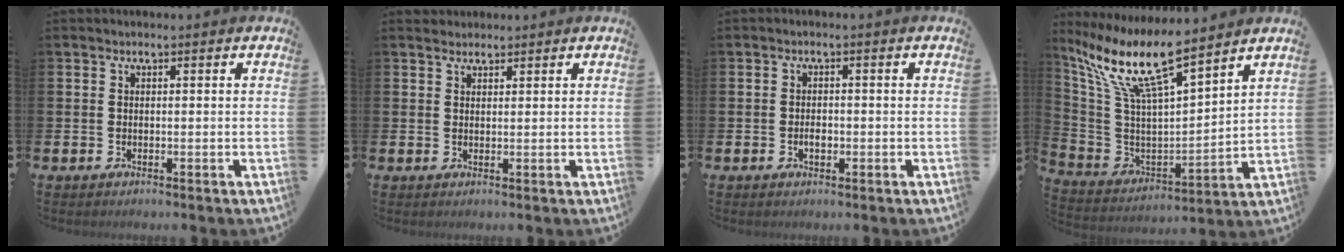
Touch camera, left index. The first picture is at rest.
{"total": 1.9, "force": [1.8, 0.6, -0.1], "torque": [0.009, -0.003, 0.032]}
{"total": 1.6, "force": [-0.4, 1.0, 1.3], "torque": [-0.012, -0.001, -0.011]}
{"total": 11.9, "force": [9.2, 2.1, 7.2], "torque": [-0.175, -0.056, 0.157]}